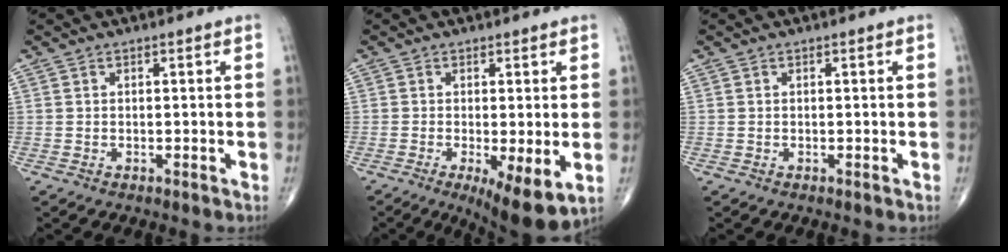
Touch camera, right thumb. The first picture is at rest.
{"total": 9.3, "force": [-2.6, 2.7, 8.5], "torque": [-0.133, -0.024, -0.036]}
{"total": 0.0}